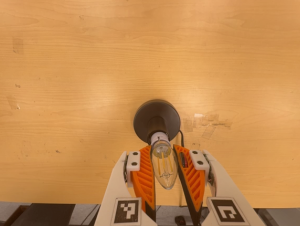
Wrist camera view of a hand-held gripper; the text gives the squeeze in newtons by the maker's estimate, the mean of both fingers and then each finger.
{"total": 11.4, "left": 10.2, "right": 12.6}